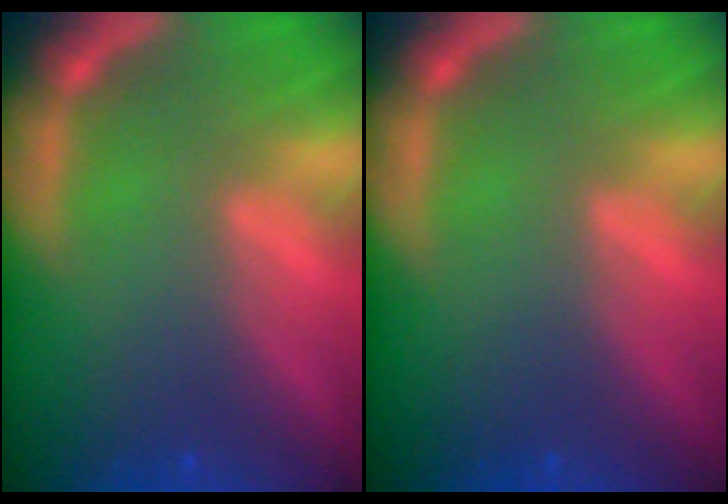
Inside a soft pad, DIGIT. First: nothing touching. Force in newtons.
{"total": 0.0}